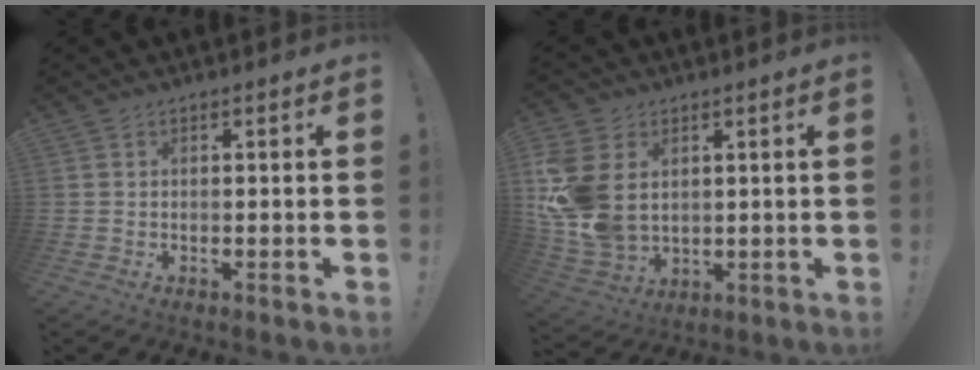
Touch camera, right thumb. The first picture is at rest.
{"total": 16.3, "force": [2.9, 12.3, 10.4], "torque": [-0.204, -0.010, 0.059]}